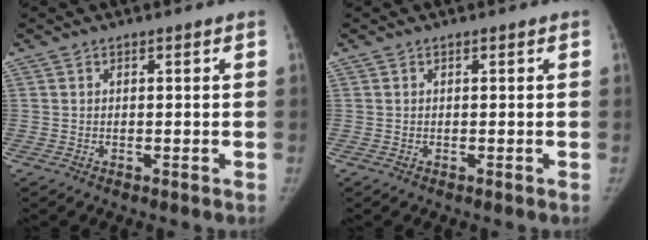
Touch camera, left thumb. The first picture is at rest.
{"total": 0.0}